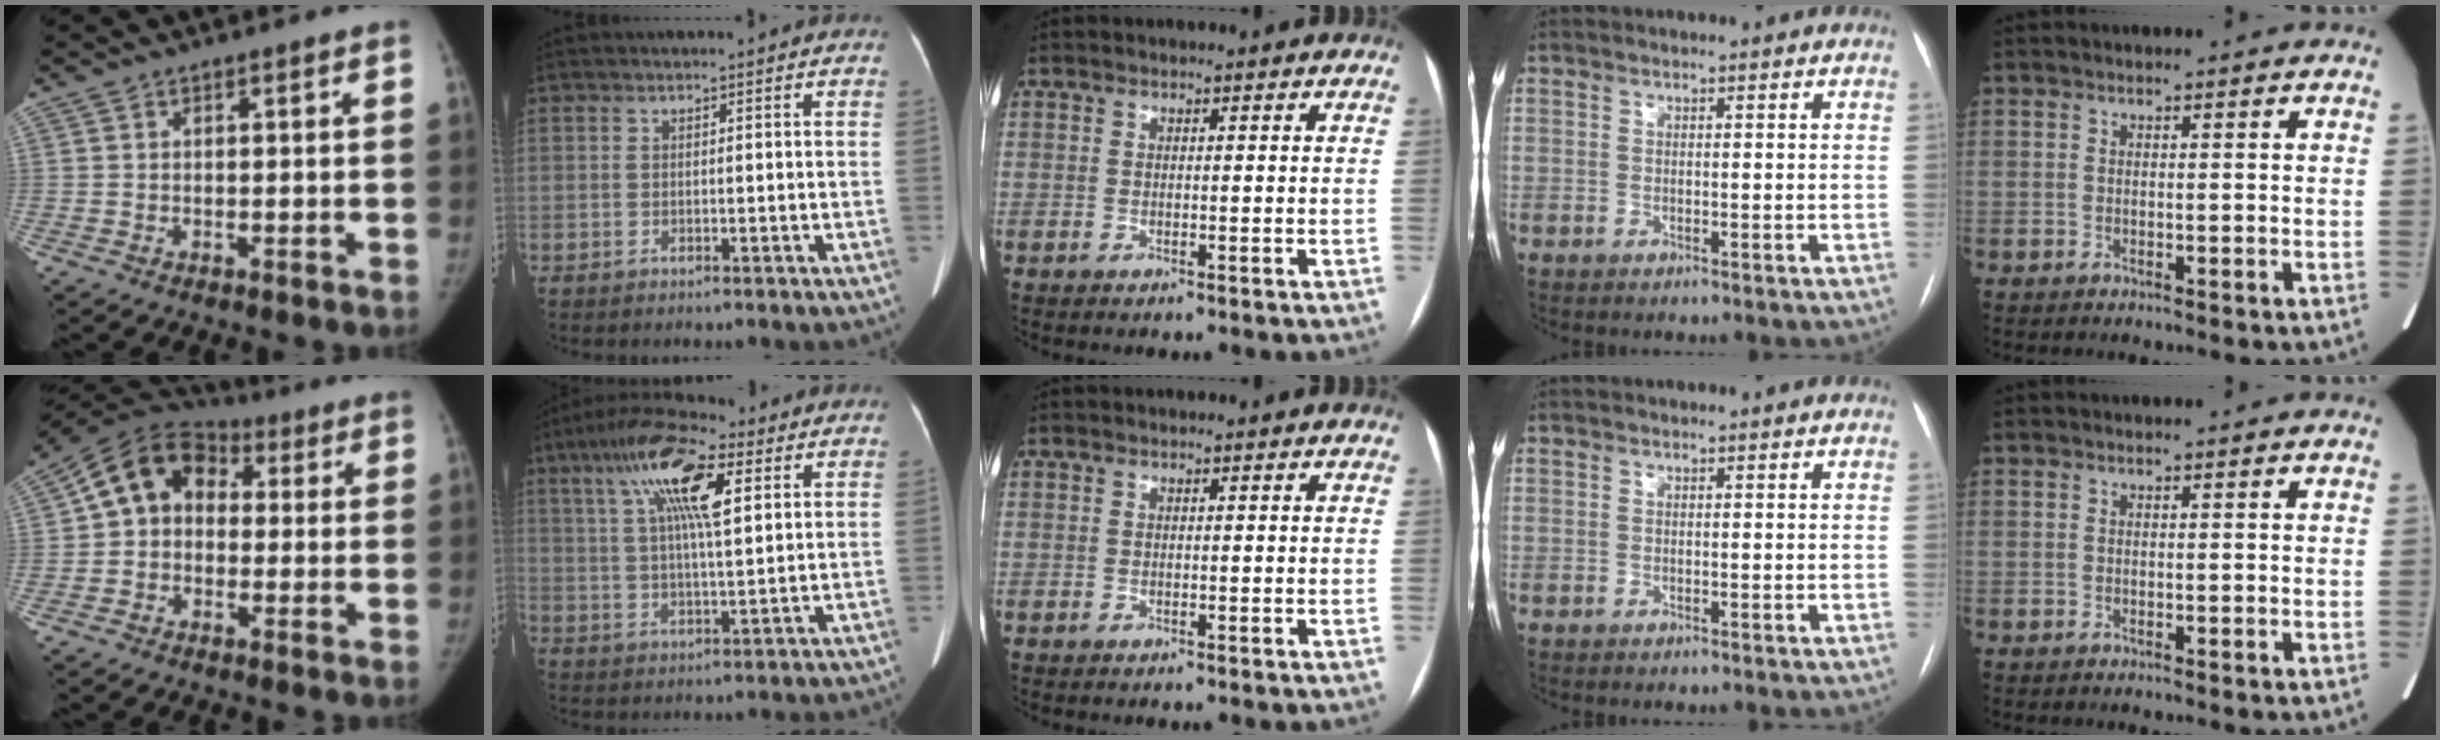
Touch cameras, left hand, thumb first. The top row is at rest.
{"thumb": {"total": 11.7, "force": [1.1, 9.4, 6.9], "torque": [-0.101, 0.036, 0.002]}, "index": {"total": 13.3, "force": [5.4, 3.0, 11.7], "torque": [-0.223, 0.027, 0.091]}}